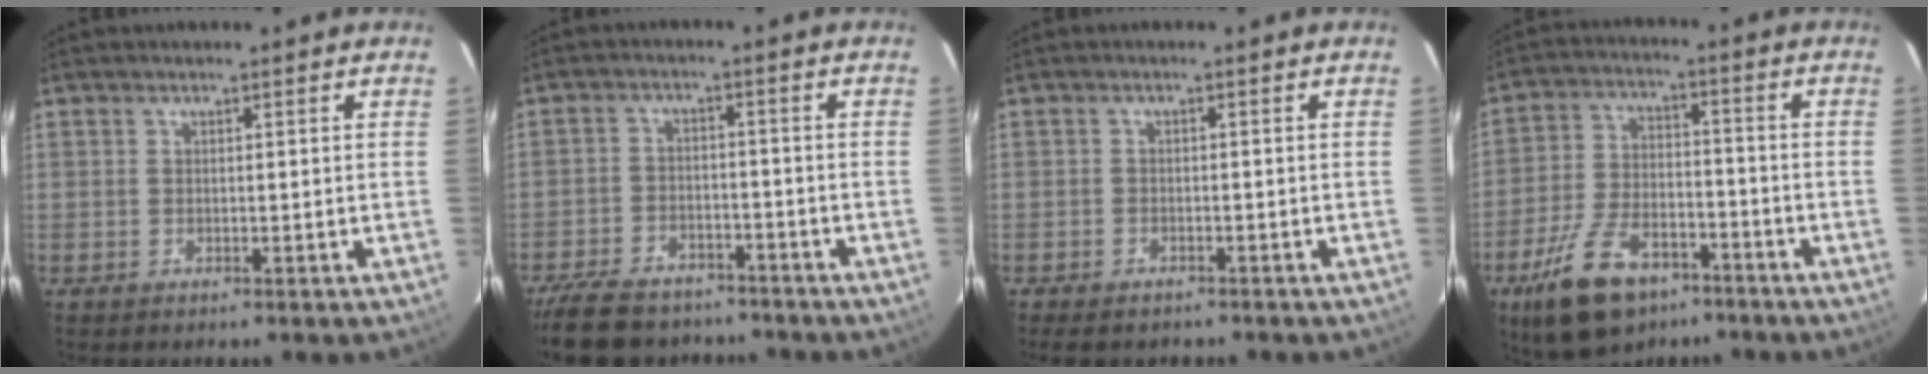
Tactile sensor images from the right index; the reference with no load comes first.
{"total": 14.9, "force": [-12.1, 6.4, 5.8], "torque": [-0.146, 0.002, -0.185]}
{"total": 4.2, "force": [-3.4, 1.8, 1.6], "torque": [-0.041, -0.007, -0.051]}
{"total": 15.5, "force": [-9.8, 7.8, 9.1], "torque": [-0.193, -0.005, -0.165]}